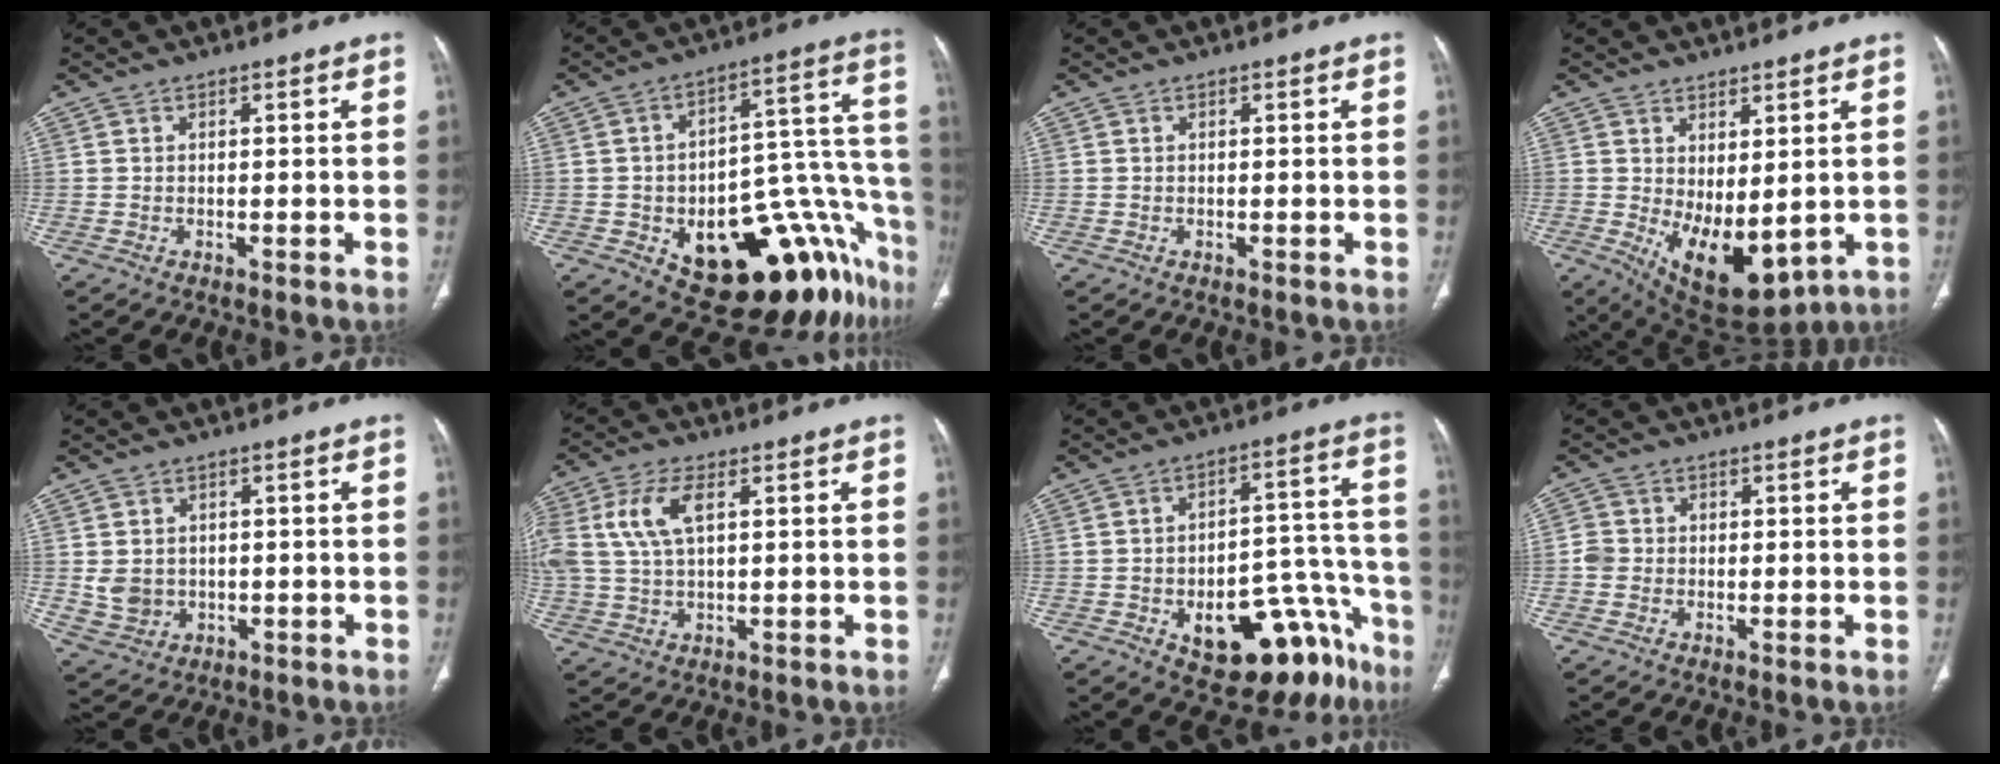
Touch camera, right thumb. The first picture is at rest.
{"total": 25.7, "force": [-12.9, 11.2, 19.2], "torque": [-0.150, 0.110, -0.174]}
{"total": 0.0}
{"total": 12.0, "force": [-1.0, 6.0, 10.4], "torque": [-0.151, -0.018, 0.015]}
{"total": 5.3, "force": [0.1, 4.6, 2.6], "torque": [-0.033, -0.002, 0.018]}
{"total": 9.6, "force": [2.8, 4.8, 7.8], "torque": [-0.184, 0.013, 0.058]}
{"total": 19.8, "force": [-10.4, 10.1, 13.5], "torque": [-0.103, 0.091, -0.132]}
{"total": 2.8, "force": [-0.4, 2.6, 0.9], "torque": [-0.005, 0.010, -0.013]}